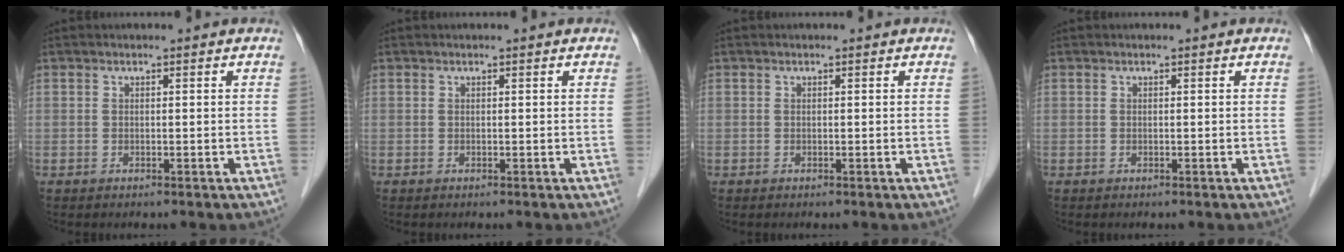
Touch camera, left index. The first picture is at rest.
{"total": 0.0}
{"total": 0.0}
{"total": 0.0}